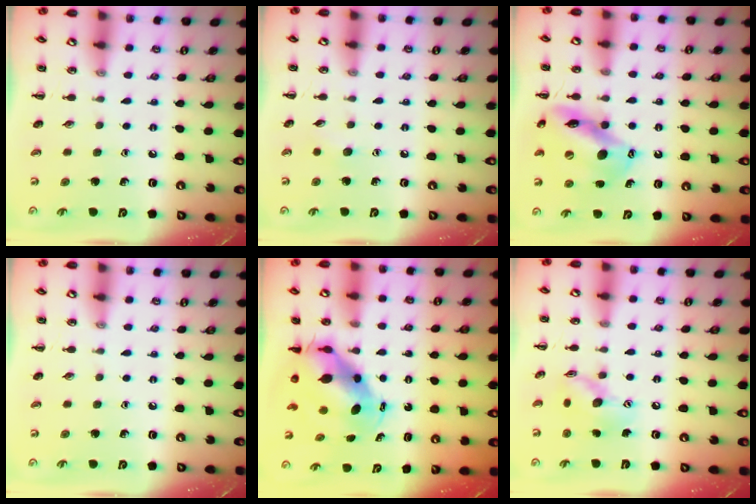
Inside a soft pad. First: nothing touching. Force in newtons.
{"total": 4.4, "press": 4.2, "slide": 1.2}
{"total": 13.6, "press": 13.1, "slide": 3.6}
{"total": 0.0}
{"total": 6.9, "press": 6.6, "slide": 1.9}
{"total": 10.4, "press": 10.4, "slide": 1.0}